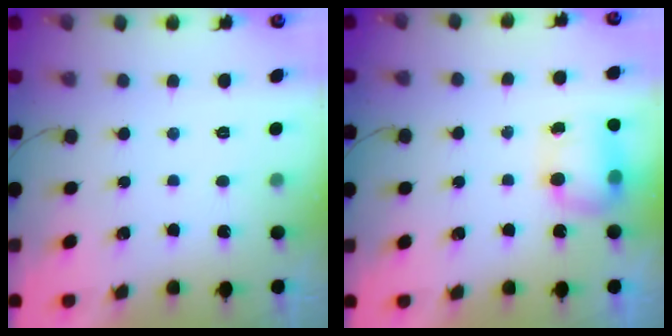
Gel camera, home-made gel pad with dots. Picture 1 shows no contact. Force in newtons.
{"total": 8.0, "press": 7.8, "slide": 1.8}